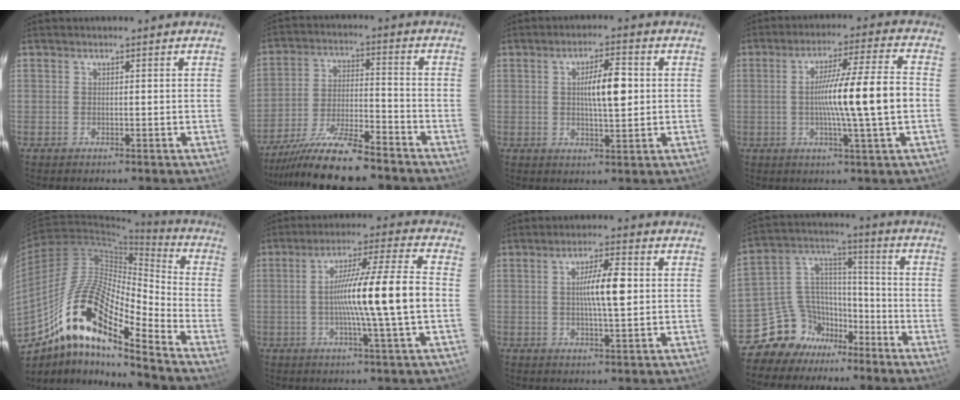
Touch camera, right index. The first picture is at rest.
{"total": 13.3, "force": [-11.4, 1.2, 6.8], "torque": [-0.119, -0.011, -0.198]}
{"total": 6.7, "force": [0.8, 1.5, 6.5], "torque": [-0.108, 0.009, 0.016]}
{"total": 12.5, "force": [-0.9, -1.1, 12.4], "torque": [-0.206, 0.003, -0.018]}
{"total": 17.9, "force": [-10.2, 4.0, 14.2], "torque": [-0.267, 0.028, -0.172]}
{"total": 13.6, "force": [-1.3, -1.3, 13.5], "torque": [-0.225, 0.004, -0.026]}
{"total": 6.8, "force": [0.7, 0.8, 6.7], "torque": [-0.117, 0.007, 0.011]}
{"total": 10.9, "force": [-7.5, 7.8, 0.8], "torque": [-0.019, 0.082, -0.129]}